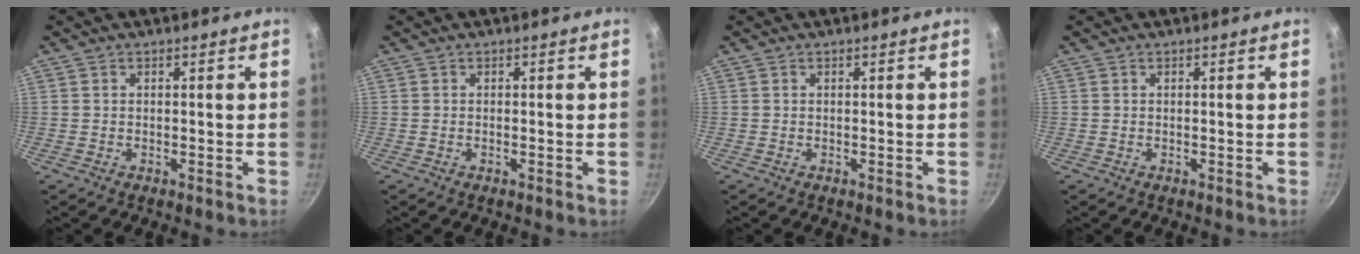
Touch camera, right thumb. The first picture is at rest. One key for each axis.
{"total": 0.0}
{"total": 0.0}
{"total": 0.0}